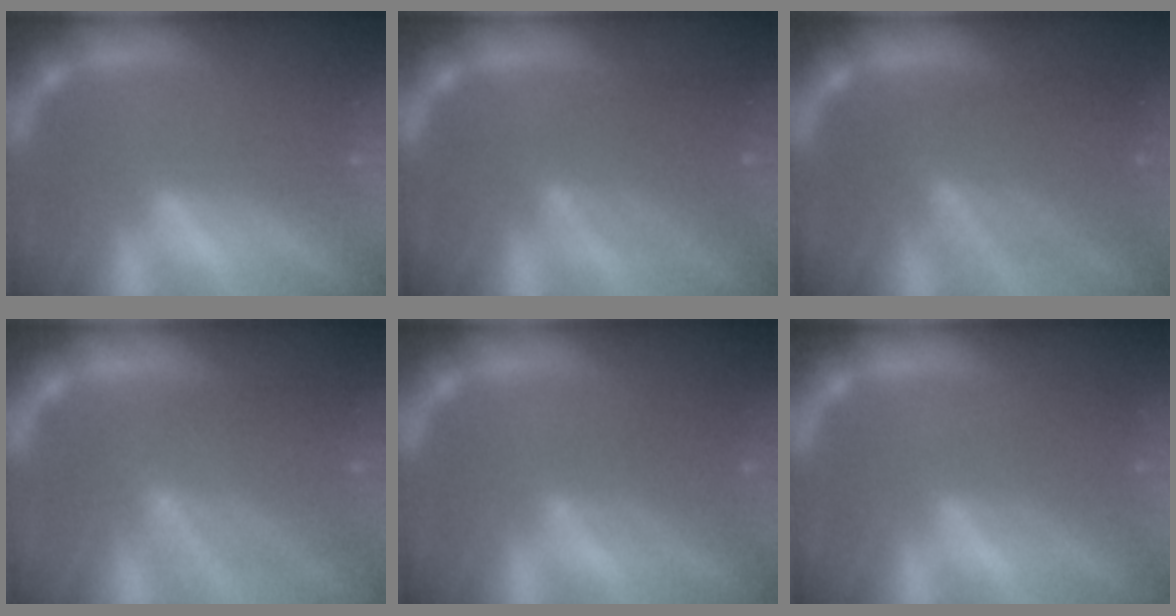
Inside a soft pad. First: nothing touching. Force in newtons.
{"total": 5.1}
{"total": 7.5}
{"total": 7.5}
{"total": 3.0}
{"total": 2.4}